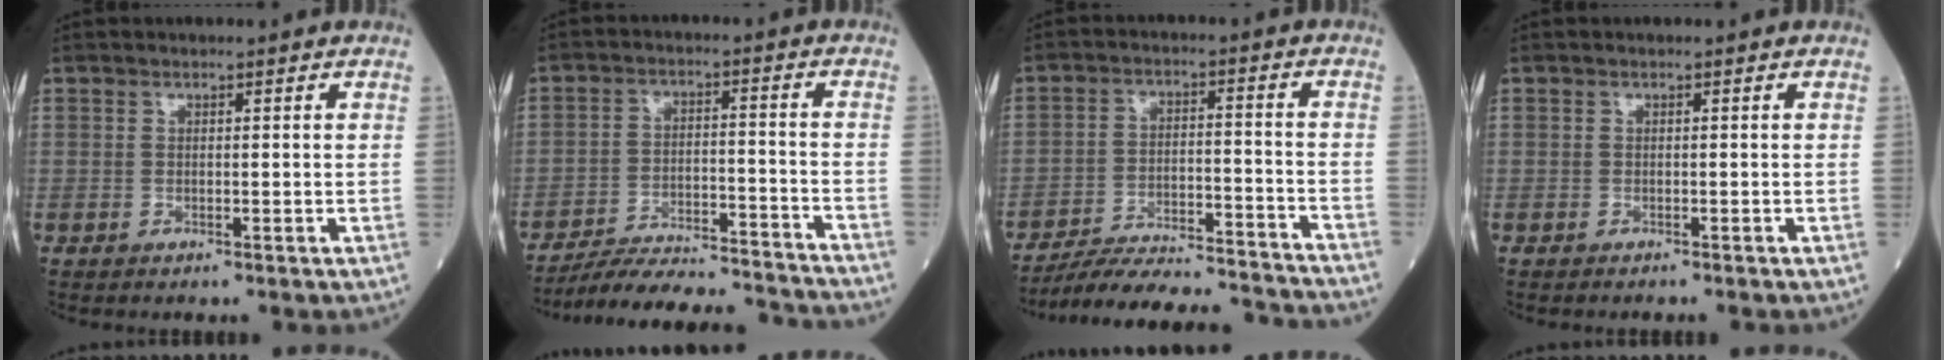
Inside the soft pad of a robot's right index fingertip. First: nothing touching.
{"total": 17.5, "force": [-16.8, 0.9, 4.8], "torque": [-0.085, -0.006, -0.245]}
{"total": 19.0, "force": [-18.2, 0.8, 5.4], "torque": [-0.088, -0.009, -0.263]}
{"total": 1.0, "force": [-0.9, 0.0, 0.4], "torque": [-0.006, -0.002, -0.007]}